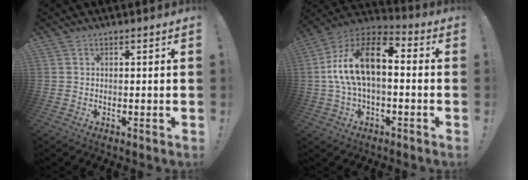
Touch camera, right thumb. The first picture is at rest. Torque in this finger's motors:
{"motor_torque": [-0.04, 1.24, 1.94, -0.39, 0.71]}